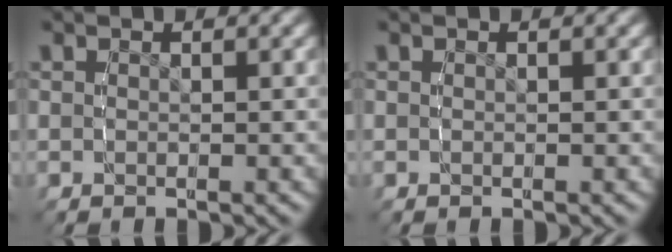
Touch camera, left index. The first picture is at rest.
{"total": 0.0}